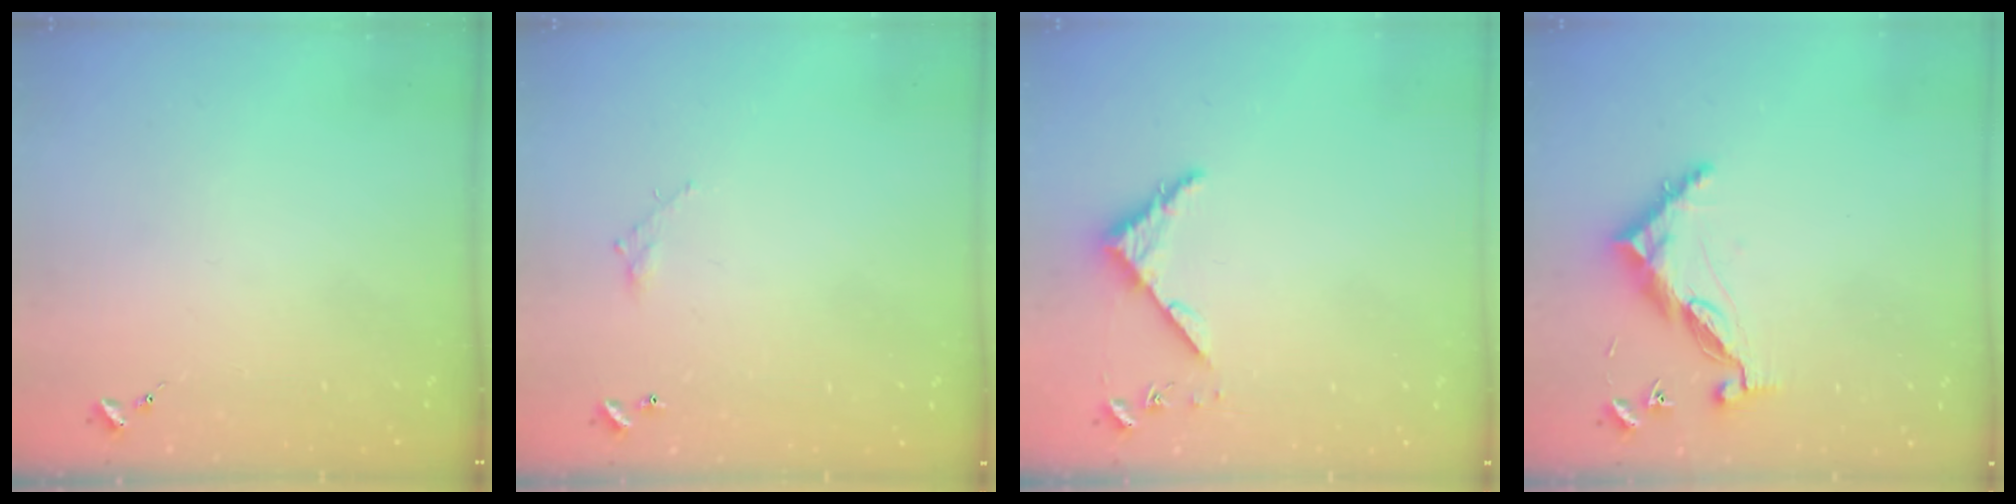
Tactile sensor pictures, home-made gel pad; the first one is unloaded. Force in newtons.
{"total": 3.5, "press": 3.5, "slide": 0.2}
{"total": 4.3, "press": 4.3, "slide": 0.4}
{"total": 9.0, "press": 9.0, "slide": 0.8}